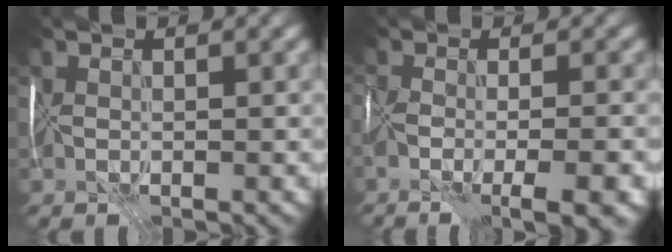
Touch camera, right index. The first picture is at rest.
{"total": 7.8, "force": [-3.6, 2.6, 6.3], "torque": [-0.084, -0.011, -0.050]}